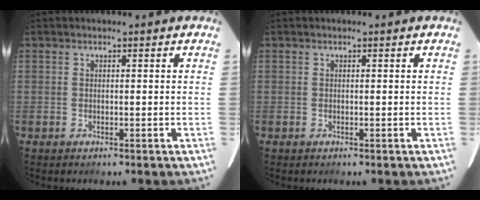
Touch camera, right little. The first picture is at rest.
{"total": 0.0}